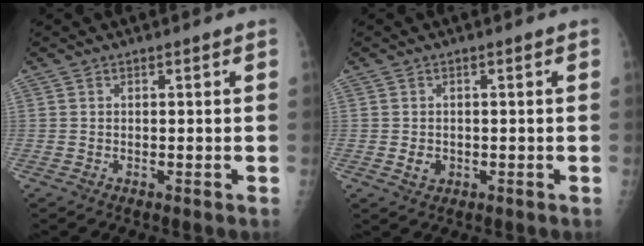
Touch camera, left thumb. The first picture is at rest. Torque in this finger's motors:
{"motor_torque": [0.03, 0.11, 0.34, -0.04, 0.00]}